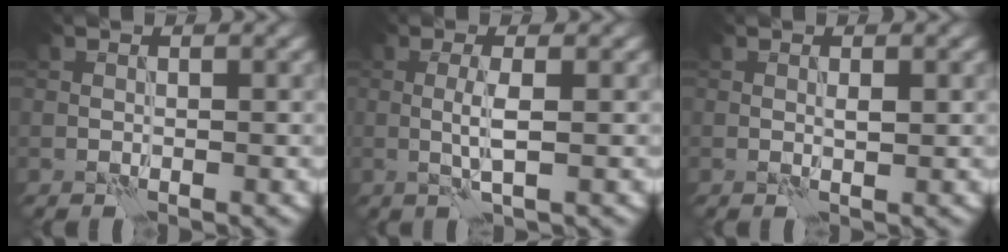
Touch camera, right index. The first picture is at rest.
{"total": 1.9, "force": [0.3, 0.2, 1.9], "torque": [-0.042, -0.002, 0.002]}
{"total": 0.7, "force": [0.4, 0.1, 0.5], "torque": [-0.009, -0.002, 0.006]}